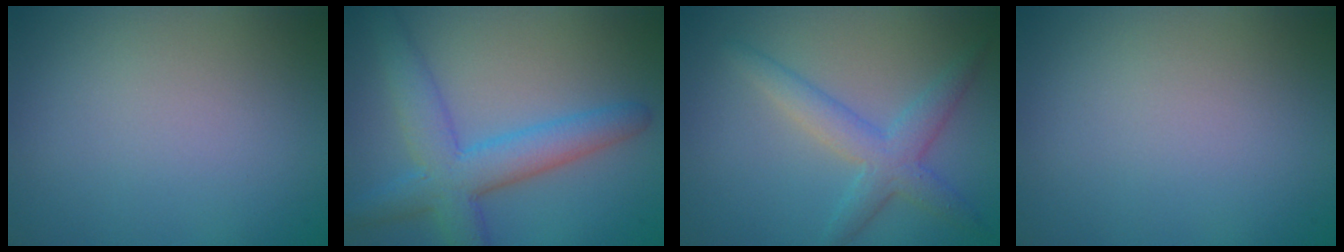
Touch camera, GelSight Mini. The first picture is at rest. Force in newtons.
{"total": 5.9, "press": 5.9, "slide": 0.1}
{"total": 3.5, "press": 3.5, "slide": 0.2}
{"total": 0.0}